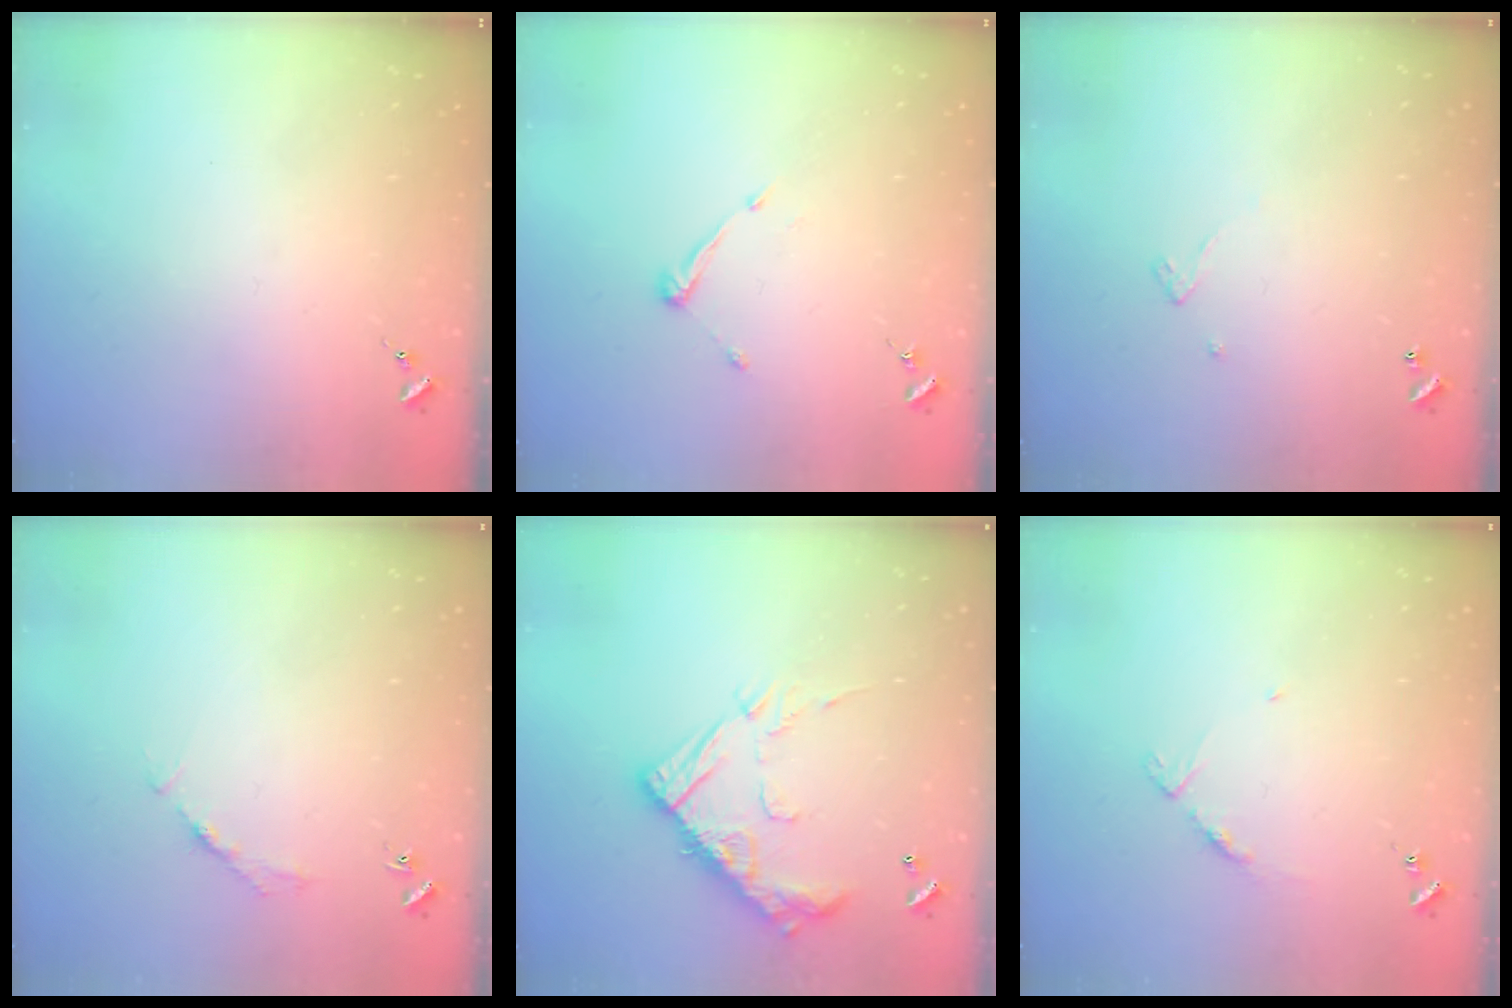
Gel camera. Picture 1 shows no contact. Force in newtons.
{"total": 6.6, "press": 6.6, "slide": 0.5}
{"total": 3.2, "press": 3.2, "slide": 0.1}
{"total": 2.7, "press": 2.7, "slide": 0.4}
{"total": 17.5, "press": 17.4, "slide": 1.3}
{"total": 4.7, "press": 4.6, "slide": 0.5}